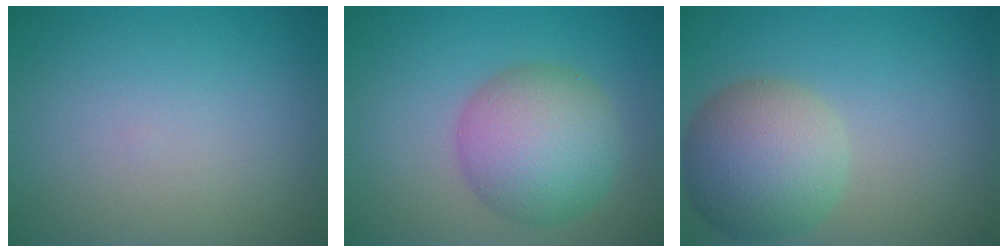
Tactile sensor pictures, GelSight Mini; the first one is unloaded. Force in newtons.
{"total": 7.1, "press": 7.1, "slide": 0.3}
{"total": 6.9, "press": 6.9, "slide": 0.2}